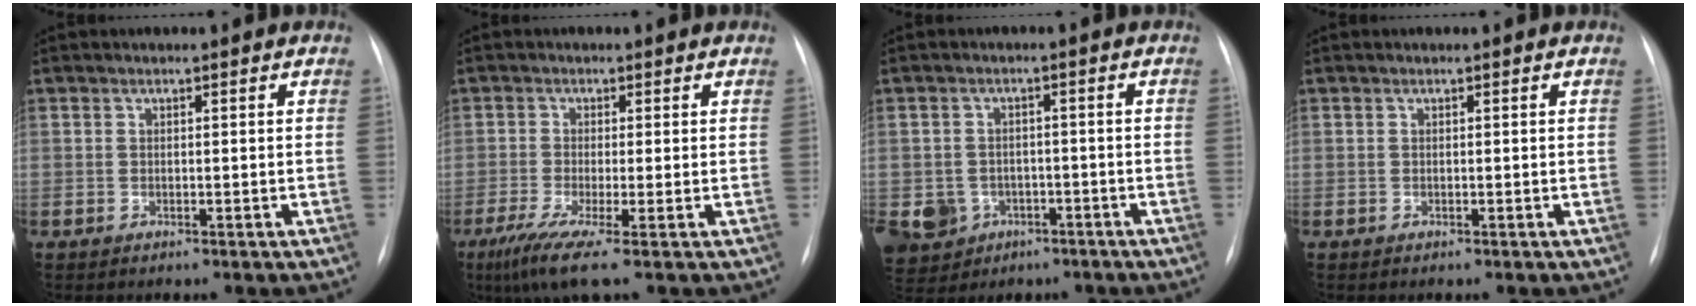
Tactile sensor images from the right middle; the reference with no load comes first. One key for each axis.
{"total": 5.7, "fx": -3.2, "fy": -0.1, "fz": 4.8, "tx": -0.090, "ty": -0.020, "tz": -0.060}
{"total": 9.2, "fx": -4.1, "fy": 7.8, "fz": 2.4, "tx": -0.068, "ty": 0.008, "tz": -0.050}
{"total": 0.0}